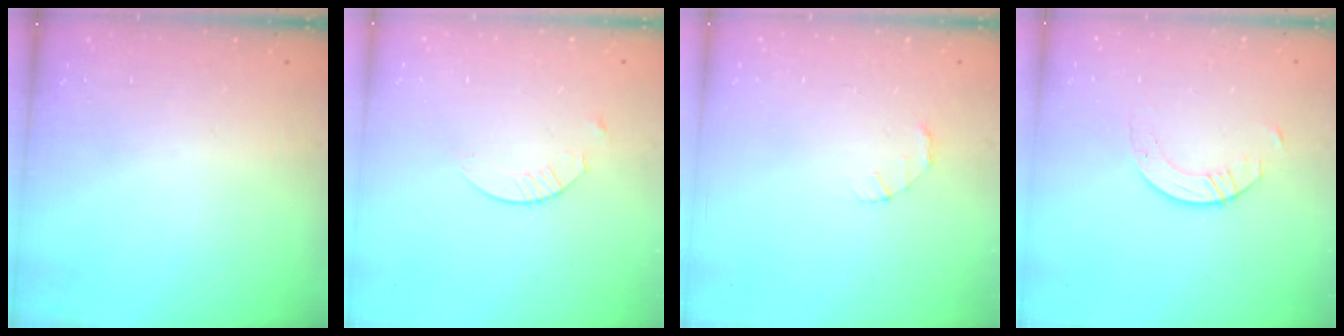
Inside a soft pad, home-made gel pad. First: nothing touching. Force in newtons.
{"total": 2.4, "press": 2.4, "slide": 0.3}
{"total": 1.4, "press": 1.3, "slide": 0.3}
{"total": 3.5, "press": 3.5, "slide": 0.4}